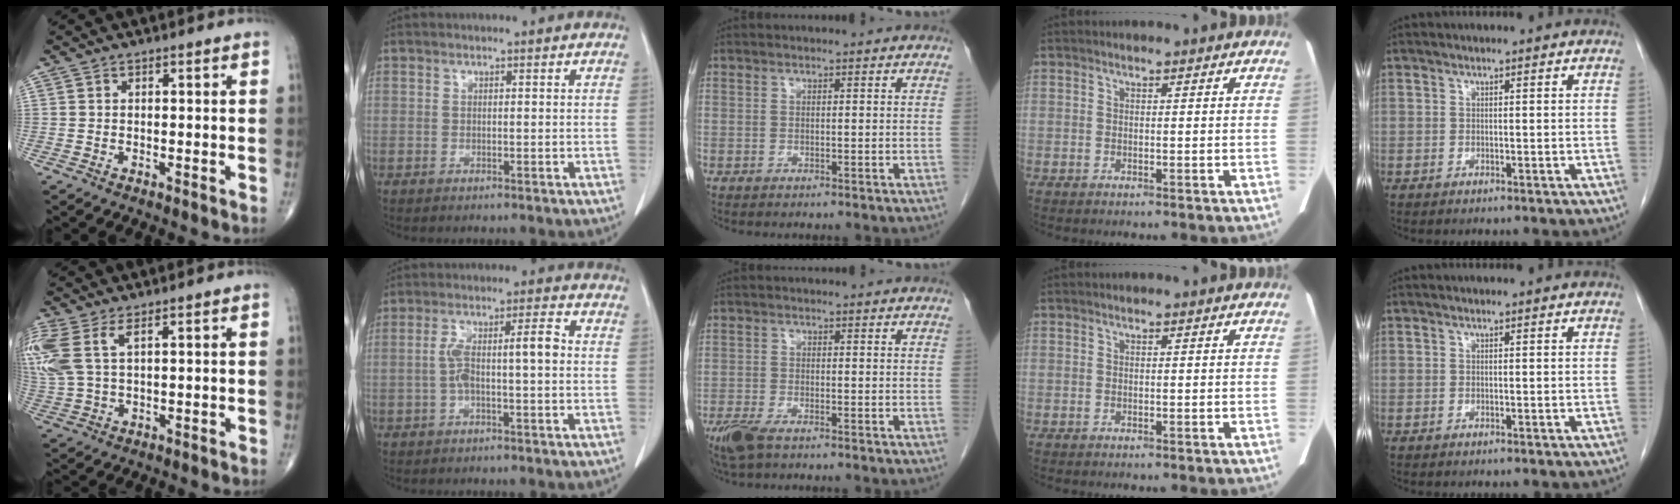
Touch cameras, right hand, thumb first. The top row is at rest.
{"thumb": {"total": 10.8, "force": [4.1, 5.2, 8.6], "torque": [-0.238, 0.005, 0.093]}, "index": {"total": 6.7, "force": [-0.4, 1.2, 6.6], "torque": [-0.131, 0.028, -0.005]}, "middle": {"total": 4.9, "force": [-3.6, 1.3, 3.2], "torque": [-0.069, -0.012, -0.065]}}